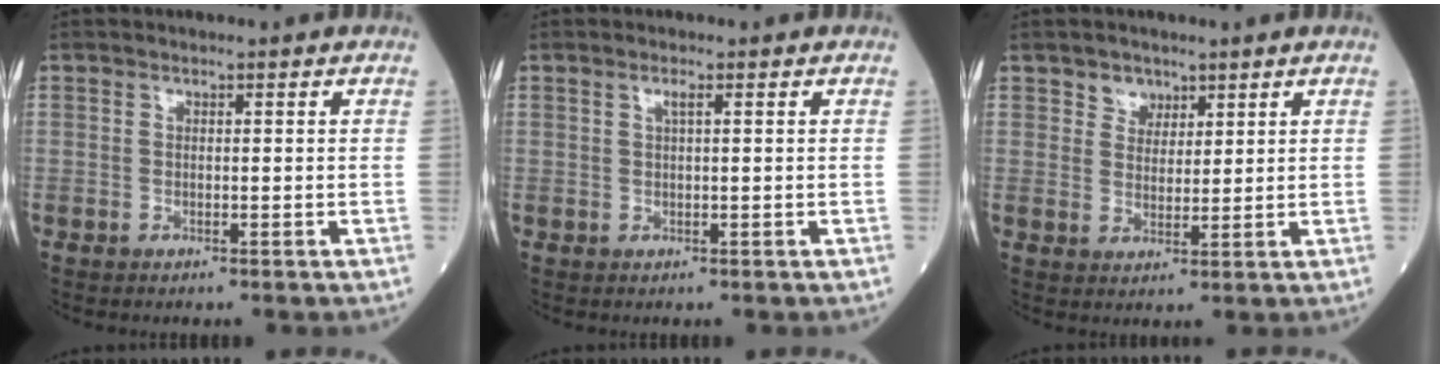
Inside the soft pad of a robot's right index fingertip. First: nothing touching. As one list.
[{"total": 1.0, "force": [0.4, -0.1, 0.9], "torque": [-0.020, 0.002, 0.008]}, {"total": 3.1, "force": [2.1, 2.2, 0.6], "torque": [-0.007, 0.000, 0.036]}]